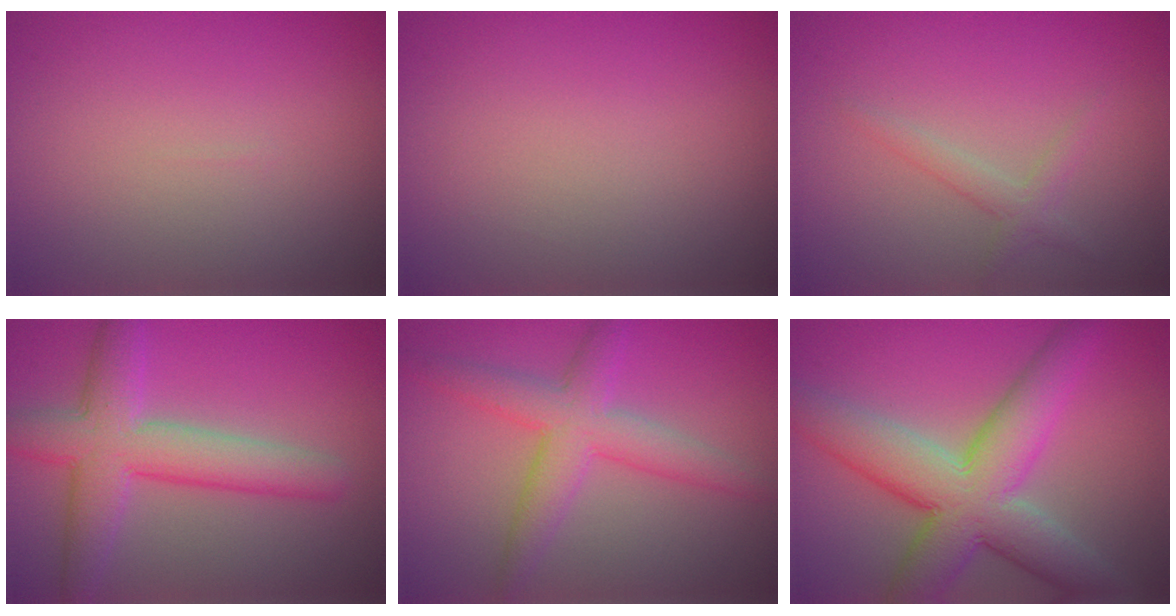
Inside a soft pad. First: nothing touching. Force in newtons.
{"total": 0.0}
{"total": 1.6, "press": 1.6, "slide": 0.1}
{"total": 5.5, "press": 5.5, "slide": 0.4}
{"total": 4.9, "press": 4.9, "slide": 0.1}
{"total": 9.7, "press": 9.7, "slide": 0.2}